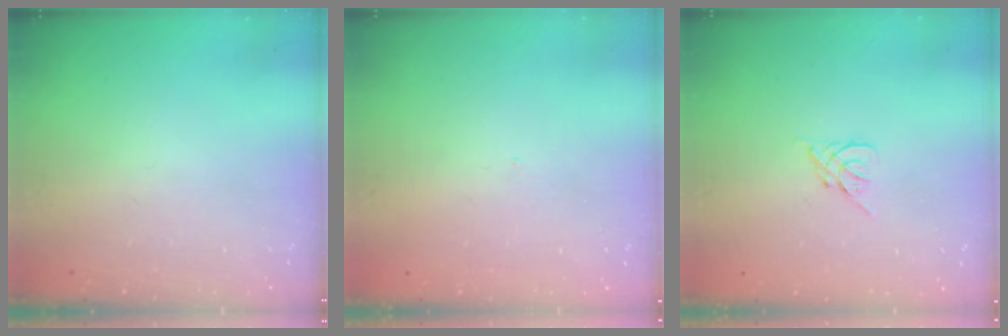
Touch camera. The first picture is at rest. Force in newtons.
{"total": 2.0, "press": 2.0, "slide": 0.3}
{"total": 2.6, "press": 2.5, "slide": 0.7}